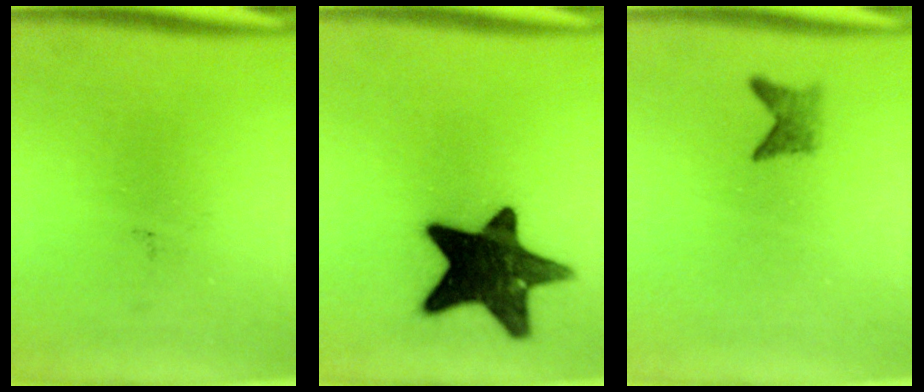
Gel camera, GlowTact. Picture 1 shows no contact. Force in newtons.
{"total": 16.9}
{"total": 2.0}